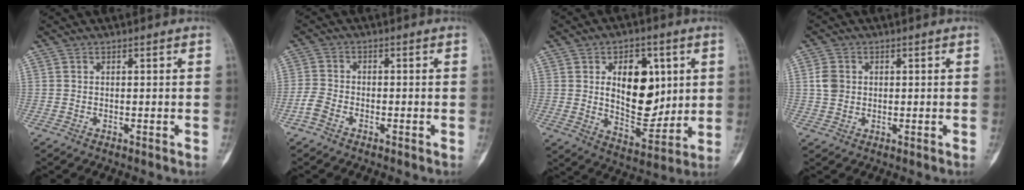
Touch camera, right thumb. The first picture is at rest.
{"total": 3.2, "force": [-1.9, 1.9, 1.7], "torque": [-0.038, 0.012, -0.043]}
{"total": 15.1, "force": [3.3, 9.2, 11.6], "torque": [-0.120, -0.025, 0.061]}
{"total": 3.4, "force": [0.5, 2.9, 1.7], "torque": [-0.026, 0.003, 0.010]}